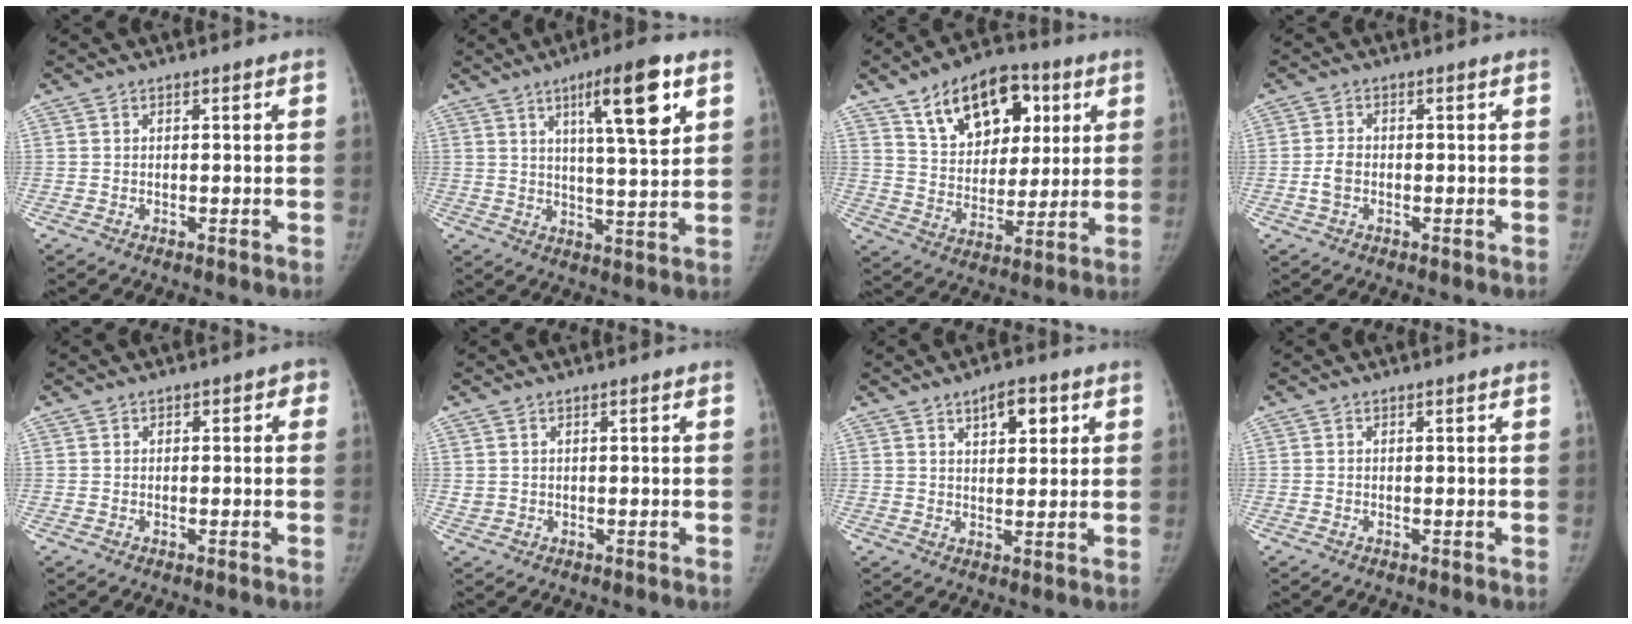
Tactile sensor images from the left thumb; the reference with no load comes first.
{"total": 12.5, "force": [5.8, 2.2, 10.9], "torque": [-0.158, -0.027, 0.090]}
{"total": 18.0, "force": [8.5, 11.4, 11.1], "torque": [-0.126, -0.017, 0.143]}
{"total": 2.8, "force": [-0.8, 1.9, 1.9], "torque": [-0.037, 0.009, -0.018]}
{"total": 1.5, "force": [0.2, 1.4, 0.6], "torque": [0.012, 0.005, -0.004]}
{"total": 0.7, "force": [0.4, 0.6, 0.0], "torque": [0.007, -0.003, 0.007]}
{"total": 5.8, "force": [2.9, 2.9, 4.2], "torque": [-0.042, -0.013, 0.041]}
{"total": 0.0}